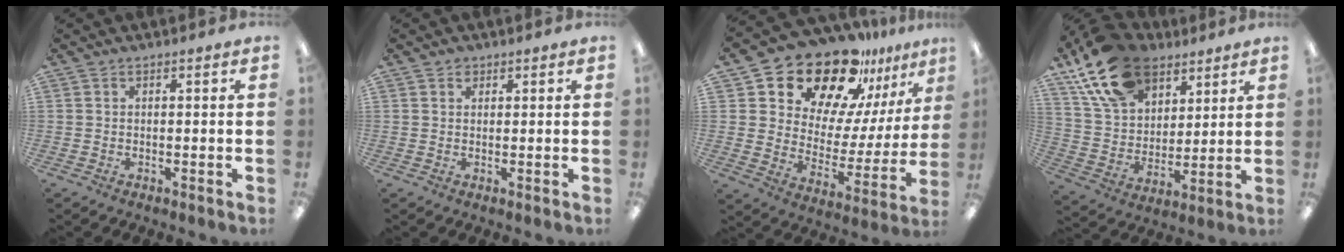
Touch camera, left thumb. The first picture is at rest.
{"total": 1.5, "force": [1.0, 1.0, 0.4], "torque": [-0.001, -0.002, 0.017]}
{"total": 22.0, "force": [18.1, 9.5, 8.1], "torque": [-0.144, -0.134, 0.319]}
{"total": 19.8, "force": [12.6, 12.1, 9.3], "torque": [-0.177, -0.052, 0.233]}